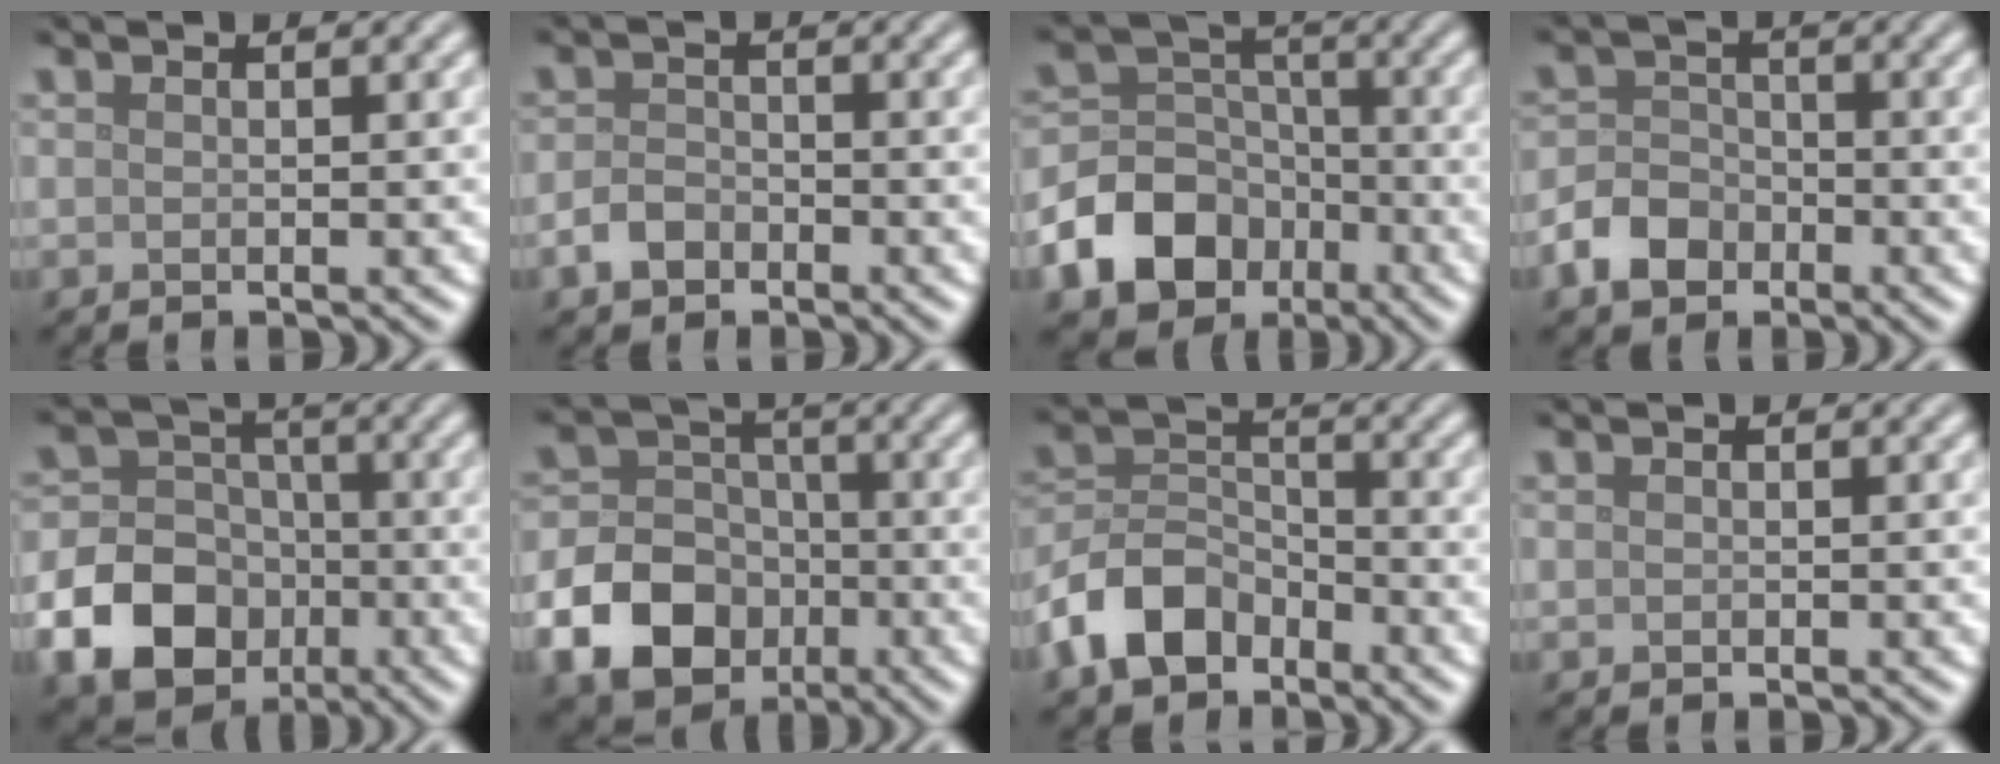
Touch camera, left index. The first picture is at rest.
{"total": 2.2, "force": [-1.3, 1.5, 1.0], "torque": [-0.016, 0.003, -0.031]}
{"total": 10.8, "force": [-5.3, 8.4, 4.1], "torque": [-0.078, -0.021, -0.120]}
{"total": 3.8, "force": [-2.1, 2.8, 1.6], "torque": [-0.033, 0.001, -0.046]}
{"total": 11.6, "force": [-4.4, 9.6, 4.7], "torque": [-0.090, -0.035, -0.108]}
{"total": 9.9, "force": [-3.9, 7.9, 4.5], "torque": [-0.078, -0.018, -0.101]}
{"total": 6.2, "force": [-3.8, 3.9, 2.8], "torque": [-0.056, 0.001, -0.087]}
{"total": 0.0}